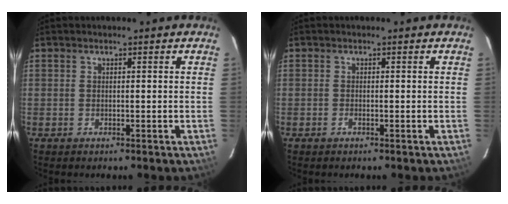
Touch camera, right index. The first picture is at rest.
{"total": 0.6, "force": [-0.2, 0.0, 0.5], "torque": [-0.009, 0.001, -0.006]}